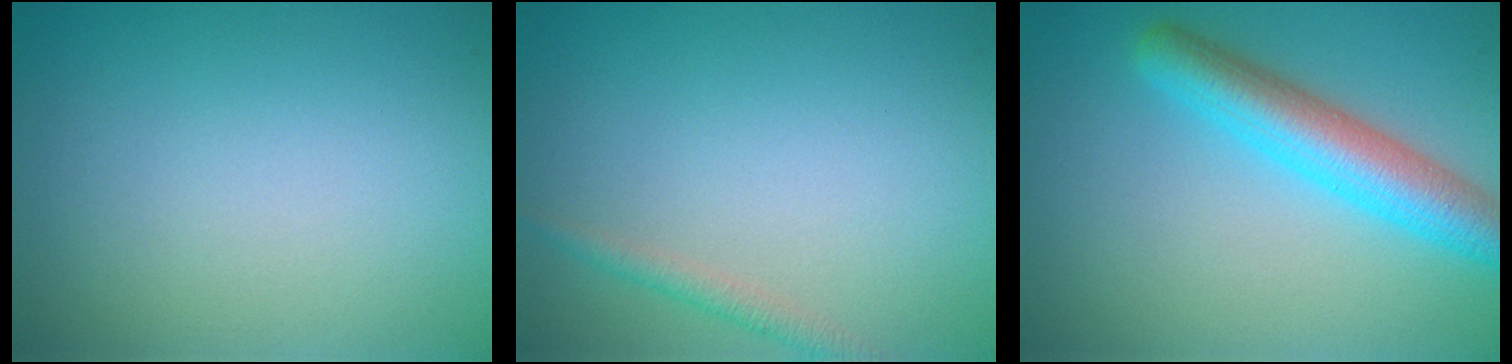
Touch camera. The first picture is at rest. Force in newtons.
{"total": 1.4, "press": 1.4, "slide": 0.0}
{"total": 5.7, "press": 5.7, "slide": 0.2}